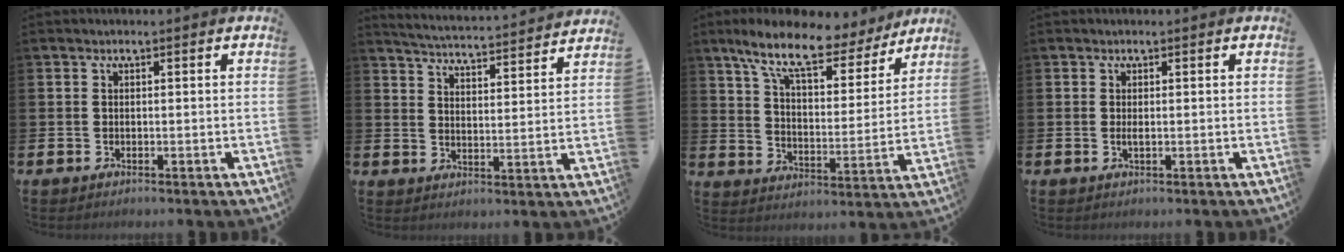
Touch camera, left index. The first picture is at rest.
{"total": 4.6, "force": [4.6, -0.1, 0.4], "torque": [-0.030, -0.042, 0.077]}
{"total": 10.9, "force": [9.0, 3.3, 5.2], "torque": [-0.125, -0.049, 0.153]}
{"total": 0.7, "force": [0.0, 0.2, 0.7], "torque": [-0.012, -0.001, -0.001]}